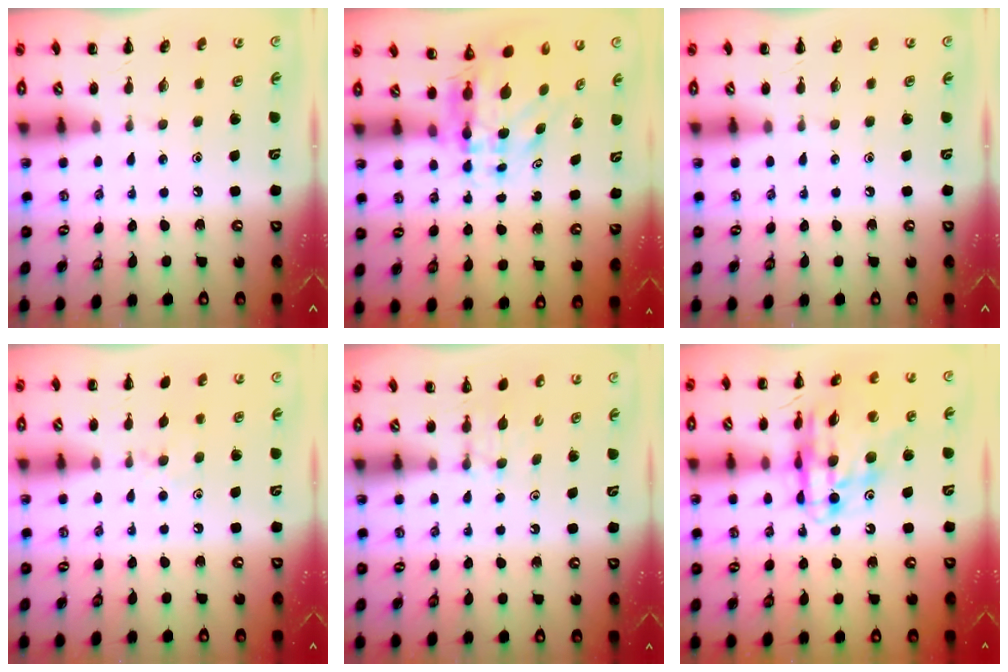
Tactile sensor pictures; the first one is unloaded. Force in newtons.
{"total": 6.2, "press": 6.0, "slide": 1.7}
{"total": 0.0}
{"total": 5.4, "press": 5.2, "slide": 1.7}
{"total": 2.6, "press": 2.4, "slide": 1.0}
{"total": 15.6, "press": 15.1, "slide": 4.0}